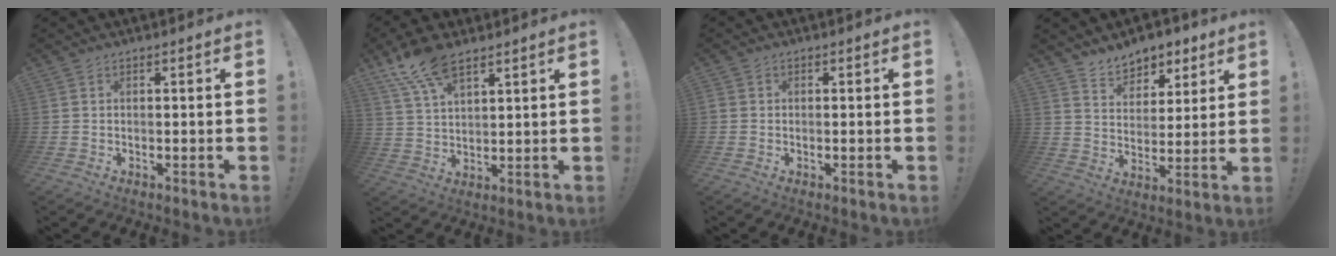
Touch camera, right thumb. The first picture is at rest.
{"total": 10.6, "force": [7.6, 4.3, 6.1], "torque": [-0.116, -0.033, 0.144]}
{"total": 0.9, "force": [-0.4, 0.8, 0.3], "torque": [-0.004, 0.003, -0.006]}
{"total": 9.2, "force": [7.4, 5.1, 1.7], "torque": [-0.025, -0.055, 0.144]}